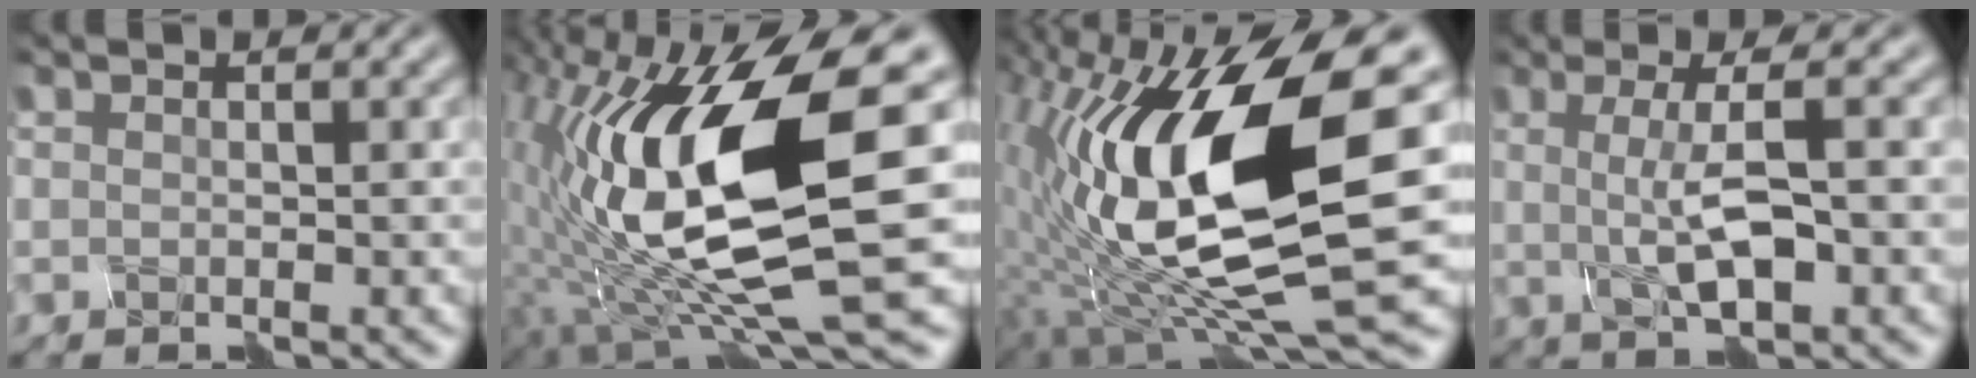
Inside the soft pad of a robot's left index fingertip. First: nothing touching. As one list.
[{"total": 14.8, "force": [-0.5, 4.7, 14.0], "torque": [-0.271, -0.004, -0.005]}, {"total": 16.4, "force": [-0.3, 5.9, 15.3], "torque": [-0.298, 0.000, -0.002]}, {"total": 4.3, "force": [-0.7, 0.7, 4.2], "torque": [-0.085, 0.003, -0.002]}]